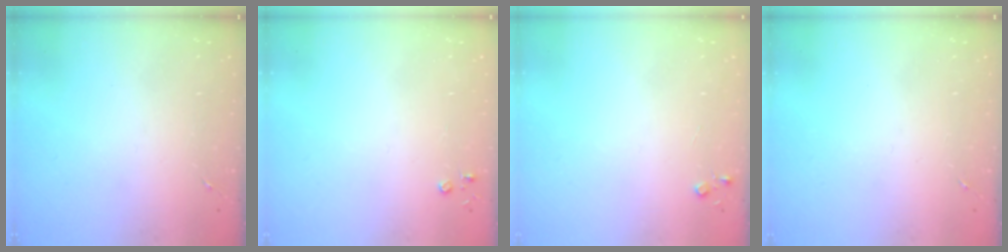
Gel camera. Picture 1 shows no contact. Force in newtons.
{"total": 2.8, "press": 2.8, "slide": 0.3}
{"total": 3.6, "press": 3.6, "slide": 0.4}
{"total": 0.0}